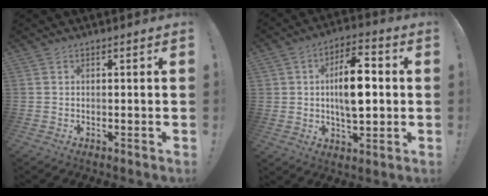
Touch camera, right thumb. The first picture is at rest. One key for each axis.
{"total": 15.8, "fx": 1.3, "fy": 10.6, "fz": 11.7, "tx": -0.171, "ty": 0.012, "tz": 0.027}